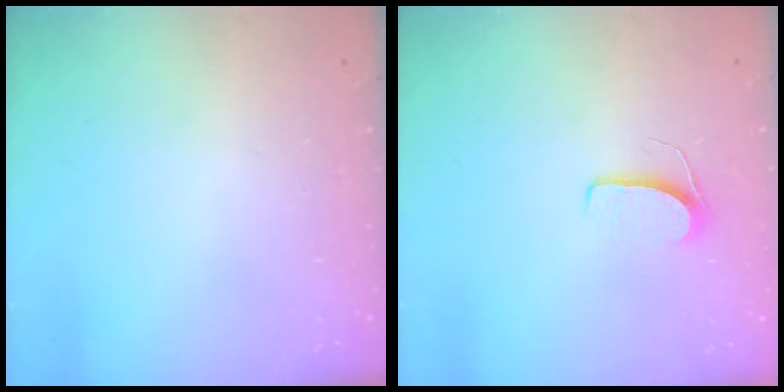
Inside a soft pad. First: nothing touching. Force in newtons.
{"total": 6.2, "press": 6.2, "slide": 0.5}